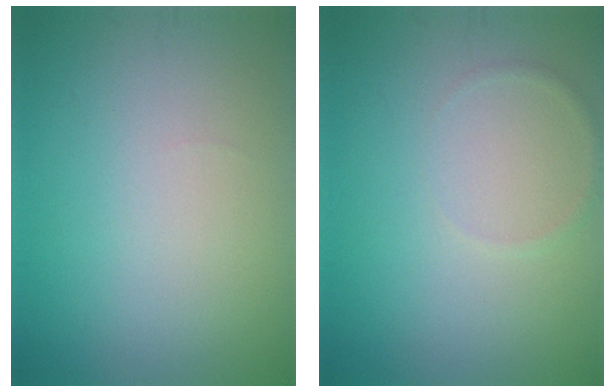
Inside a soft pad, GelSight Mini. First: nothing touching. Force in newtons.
{"total": 0.7, "press": 0.7, "slide": 0.0}